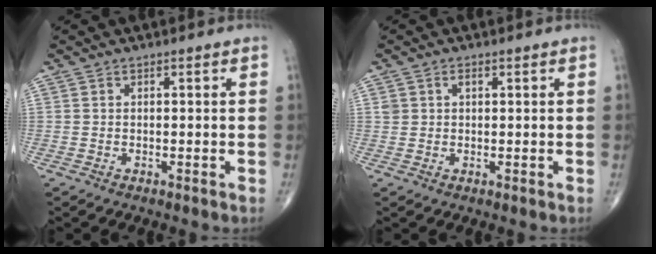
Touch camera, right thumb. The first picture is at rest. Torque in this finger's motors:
{"motor_torque": [-0.14, 0.07, 0.26, 0.14, -0.01]}